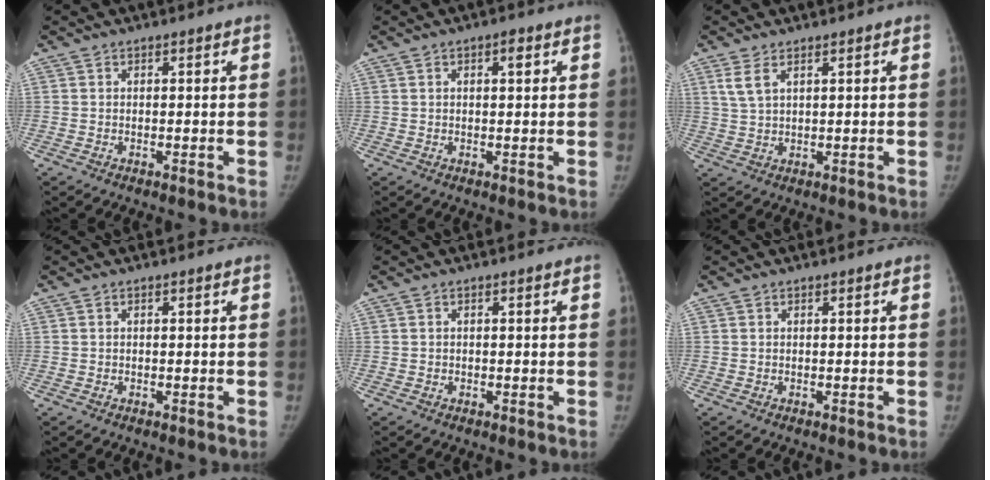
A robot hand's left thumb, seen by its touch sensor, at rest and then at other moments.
{"total": 2.1, "force": [0.9, 0.8, 1.8], "torque": [-0.022, 0.000, 0.011]}
{"total": 3.8, "force": [2.0, 1.6, 2.7], "torque": [-0.059, 0.001, 0.049]}
{"total": 0.0}
{"total": 0.0}
{"total": 0.0}